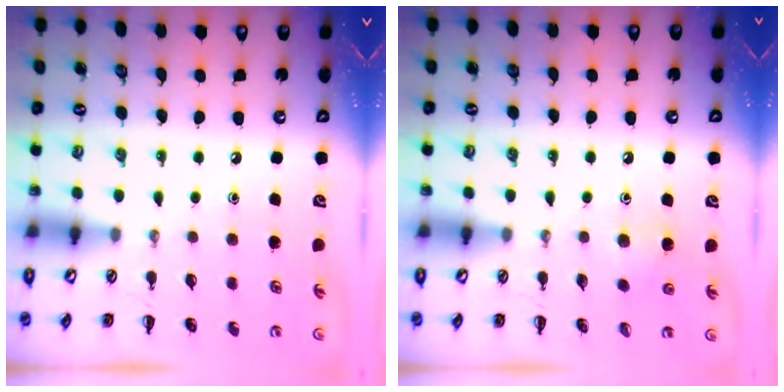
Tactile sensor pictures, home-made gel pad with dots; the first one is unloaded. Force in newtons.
{"total": 3.8, "press": 3.4, "slide": 1.5}